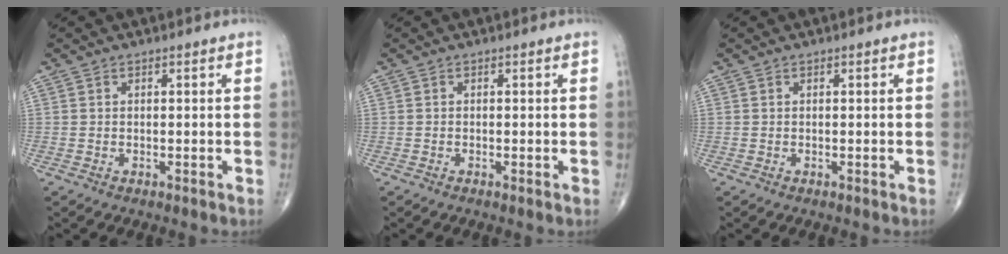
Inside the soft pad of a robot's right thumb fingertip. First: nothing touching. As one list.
[{"total": 0.0}, {"total": 0.0}]